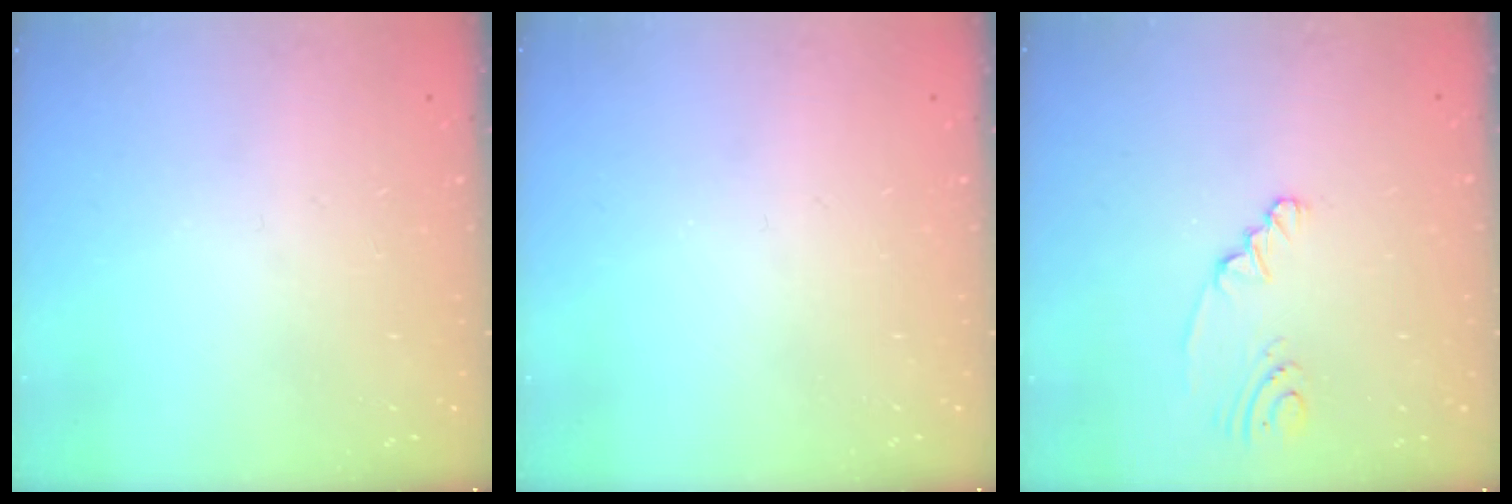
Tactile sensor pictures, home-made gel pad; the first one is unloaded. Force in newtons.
{"total": 0.0}
{"total": 2.6, "press": 2.6, "slide": 0.6}